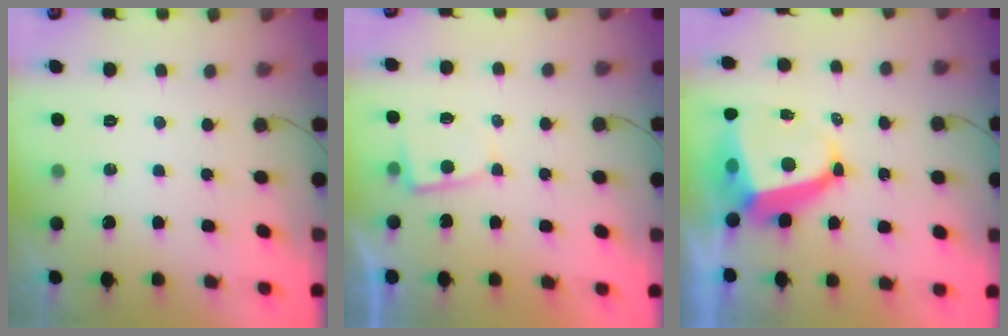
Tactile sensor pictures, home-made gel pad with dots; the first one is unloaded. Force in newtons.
{"total": 2.8, "press": 2.7, "slide": 0.4}
{"total": 9.9, "press": 9.8, "slide": 1.1}